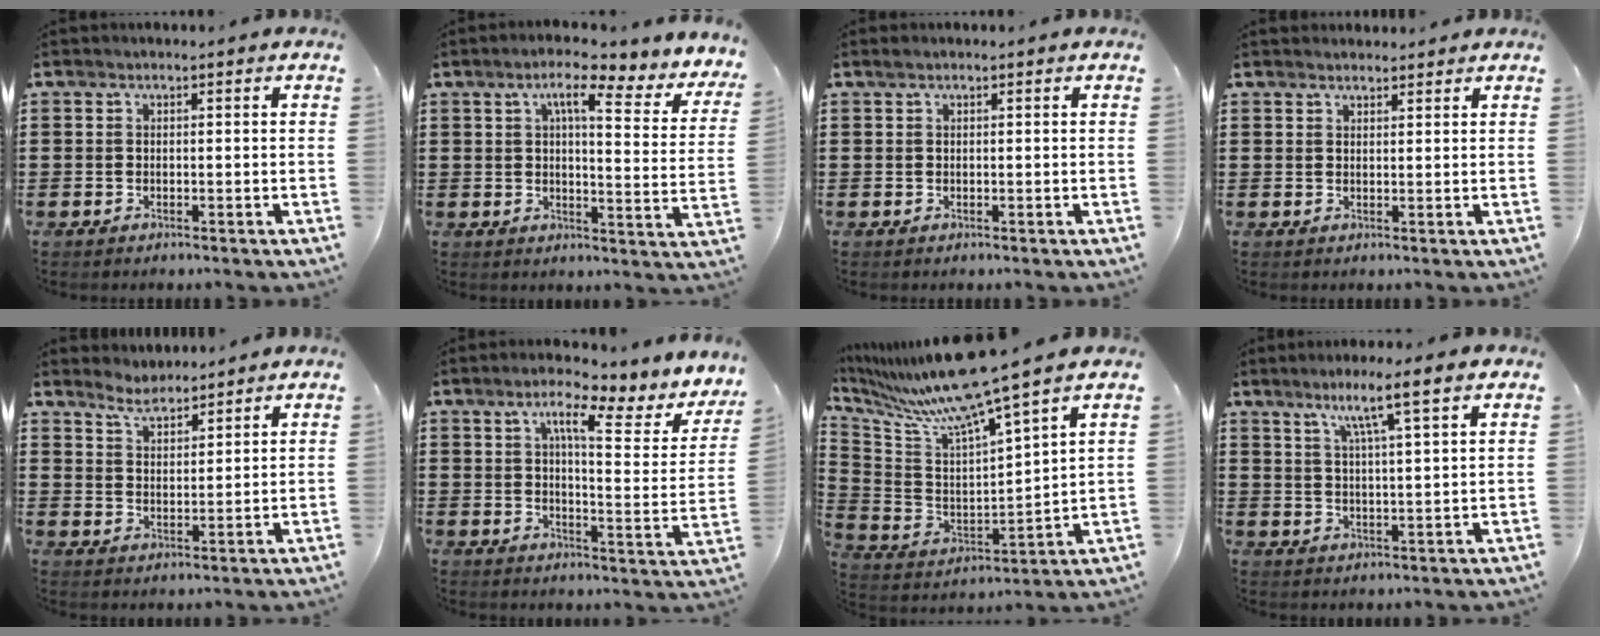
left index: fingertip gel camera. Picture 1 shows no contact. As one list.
[{"total": 7.0, "force": [4.8, 0.8, 5.0], "torque": [-0.094, -0.024, 0.072]}, {"total": 0.5, "force": [0.4, 0.2, 0.3], "torque": [-0.006, 0.002, 0.007]}, {"total": 1.7, "force": [1.7, 0.5, 0.1], "torque": [-0.004, 0.002, 0.033]}, {"total": 4.0, "force": [3.8, 0.9, 0.6], "torque": [-0.024, -0.008, 0.072]}, {"total": 8.9, "force": [5.7, 1.0, 6.8], "torque": [-0.118, -0.030, 0.085]}, {"total": 10.0, "force": [8.4, -1.1, 5.3], "torque": [-0.138, -0.066, 0.132]}, {"total": 6.7, "force": [4.4, -0.3, 5.1], "torque": [-0.103, -0.007, 0.070]}]